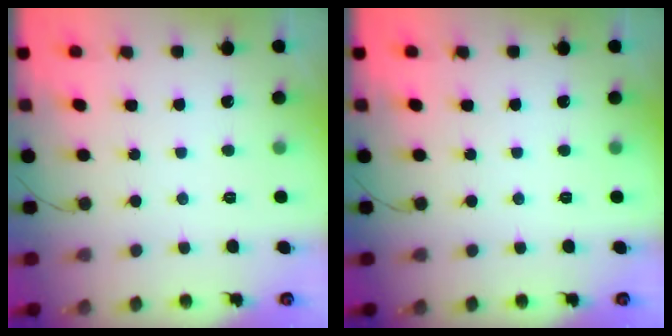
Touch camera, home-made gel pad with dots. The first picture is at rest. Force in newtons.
{"total": 0.0}